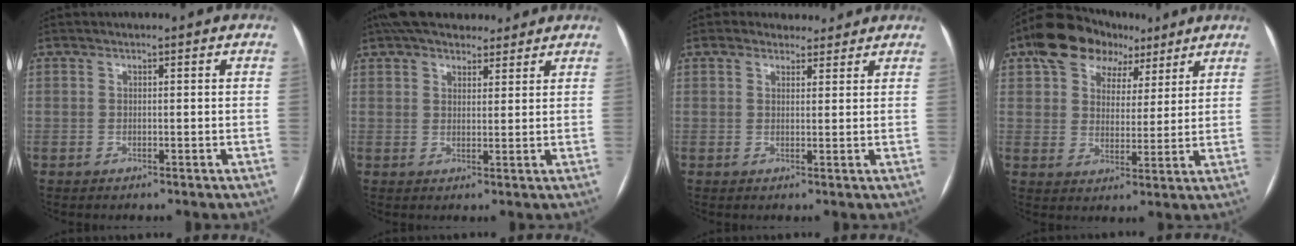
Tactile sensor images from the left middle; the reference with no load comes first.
{"total": 11.3, "force": [9.4, 4.5, 4.4], "torque": [-0.060, 0.034, 0.142]}
{"total": 3.6, "force": [3.1, 1.9, 0.1], "torque": [0.003, 0.014, 0.039]}
{"total": 11.2, "force": [6.9, 7.3, 5.0], "torque": [-0.078, 0.041, 0.111]}